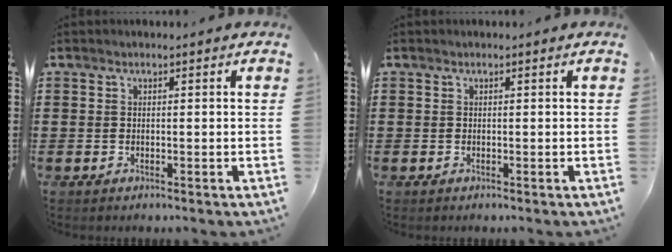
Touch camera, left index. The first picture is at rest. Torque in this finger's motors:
{"motor_torque": [0.00, 0.00, 0.00, 0.00]}